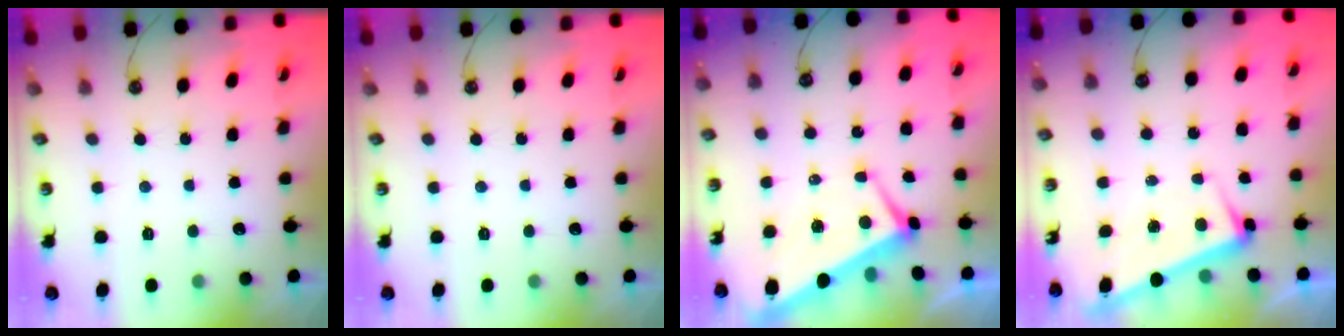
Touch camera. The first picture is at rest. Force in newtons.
{"total": 0.0}
{"total": 1.4, "press": 0.9, "slide": 1.0}
{"total": 3.5, "press": 3.3, "slide": 1.1}